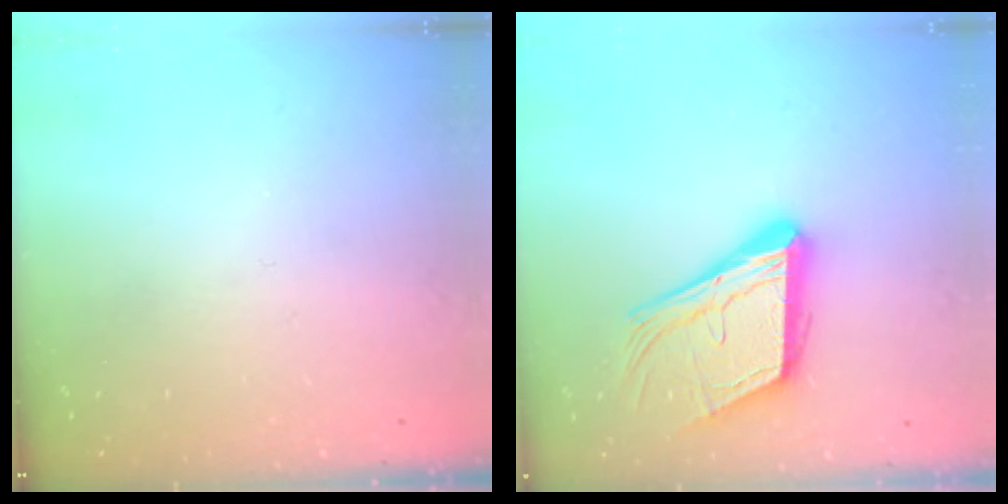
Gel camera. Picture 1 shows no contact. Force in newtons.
{"total": 18.7, "press": 18.4, "slide": 3.0}